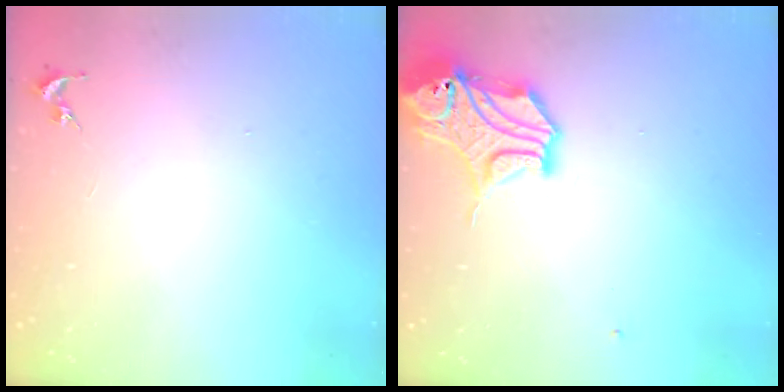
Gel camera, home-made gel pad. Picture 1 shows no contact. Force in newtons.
{"total": 14.5, "press": 14.4, "slide": 2.2}